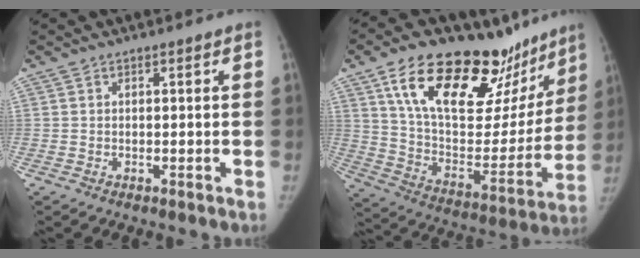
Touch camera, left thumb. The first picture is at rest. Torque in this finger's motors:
{"motor_torque": [2.51, 2.32, 1.23, -1.54, 0.47]}